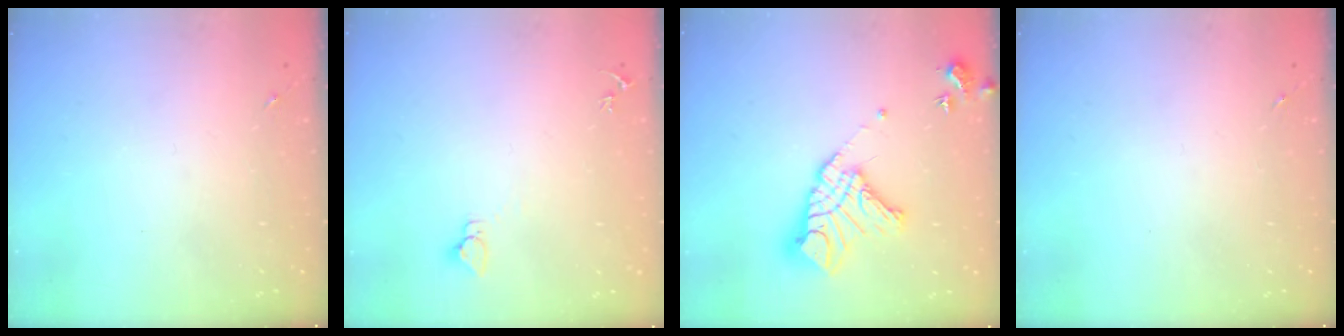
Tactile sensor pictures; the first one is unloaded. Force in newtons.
{"total": 2.8, "press": 2.8, "slide": 0.2}
{"total": 16.3, "press": 16.2, "slide": 2.0}
{"total": 0.0}